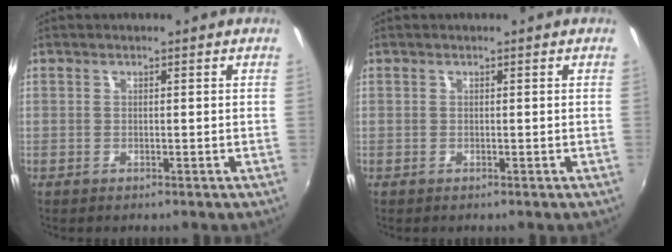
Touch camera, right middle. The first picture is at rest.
{"total": 0.0}